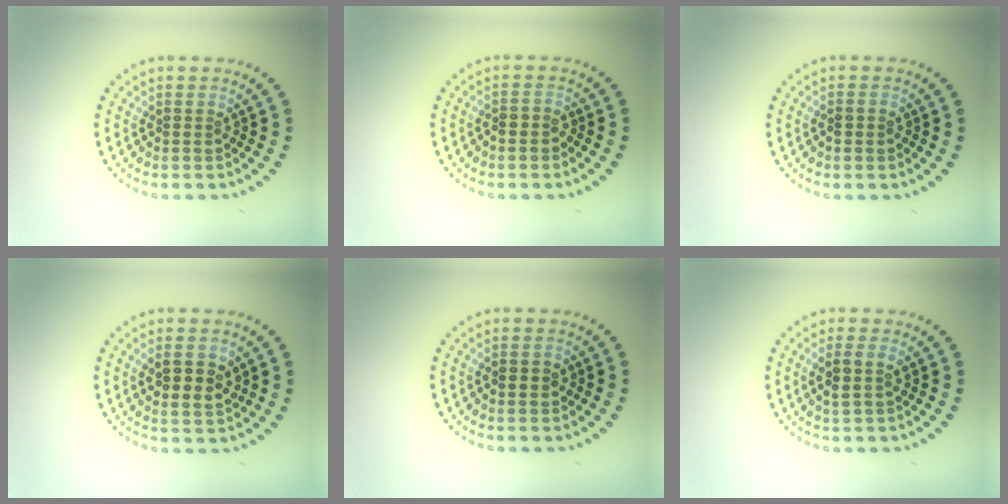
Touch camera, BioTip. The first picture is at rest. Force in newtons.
{"total": 1.0, "press": 0.8, "slide": 0.7}
{"total": 0.6, "press": 0.5, "slide": 0.2}
{"total": 3.1, "press": 3.0, "slide": 0.6}
{"total": 1.8, "press": 1.8, "slide": 0.1}
{"total": 1.9, "press": 1.8, "slide": 0.6}